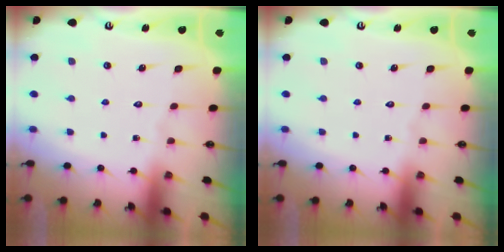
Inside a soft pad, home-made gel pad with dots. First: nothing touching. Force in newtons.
{"total": 0.0}